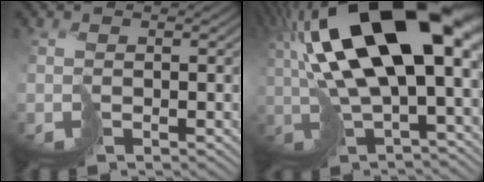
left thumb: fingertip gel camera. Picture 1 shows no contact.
{"total": 19.1, "force": [4.1, 7.2, 17.2], "torque": [-0.330, 0.019, 0.071]}